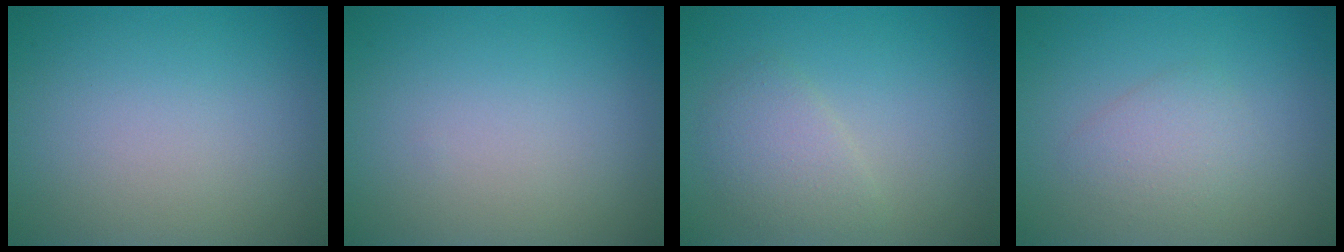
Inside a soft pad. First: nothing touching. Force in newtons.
{"total": 0.0}
{"total": 2.4, "press": 2.4, "slide": 0.2}
{"total": 2.0, "press": 2.0, "slide": 0.1}